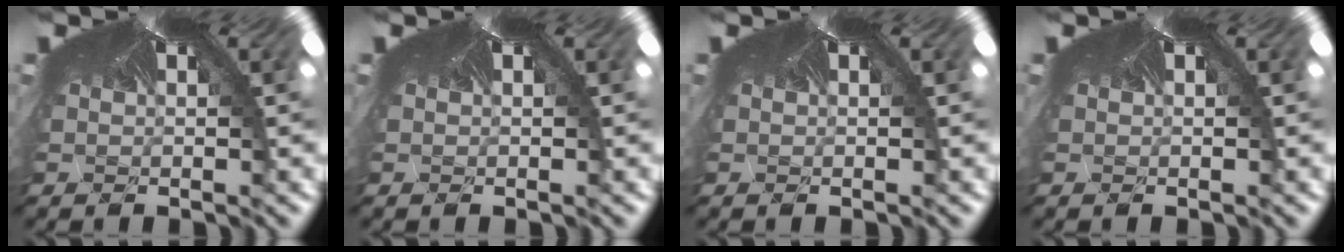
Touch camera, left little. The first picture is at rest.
{"total": 0.0}
{"total": 0.0}
{"total": 0.0}